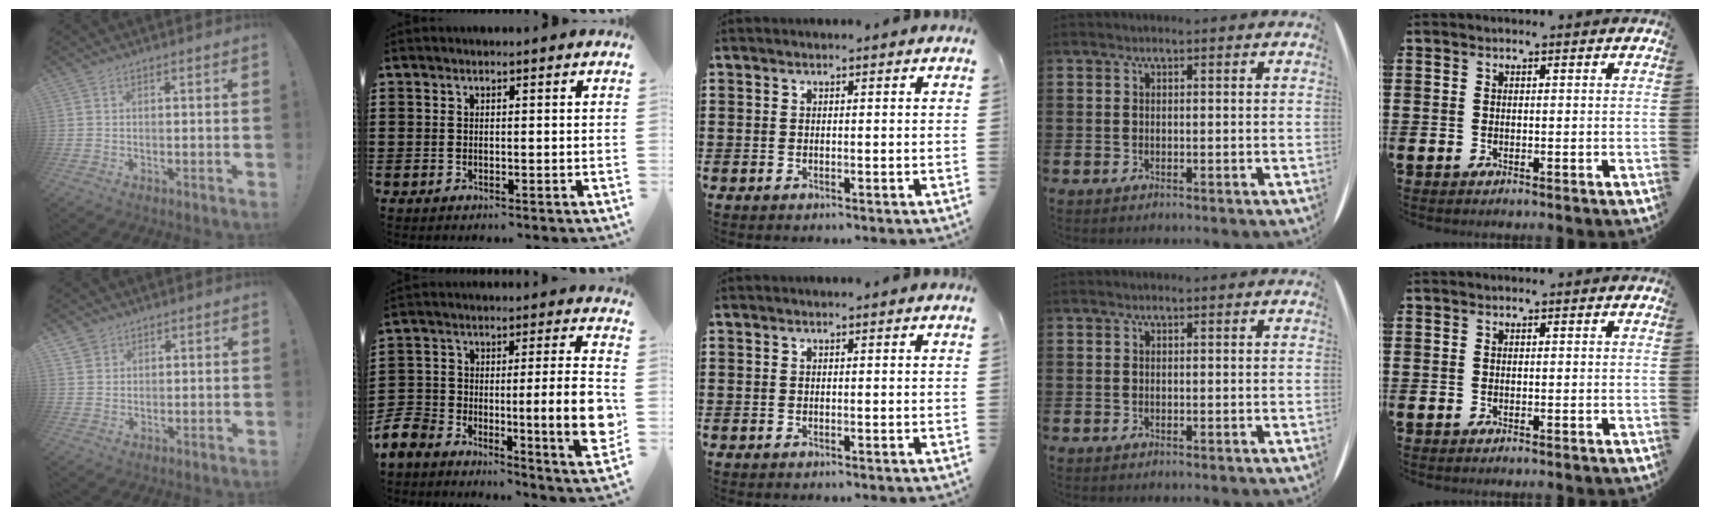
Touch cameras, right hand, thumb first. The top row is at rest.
{"thumb": {"total": 3.1, "force": [2.2, 2.1, 0.2], "torque": [-0.001, -0.014, 0.042]}, "index": {"total": 13.4, "force": [-7.1, 3.7, 10.8], "torque": [-0.187, 0.009, -0.127]}}